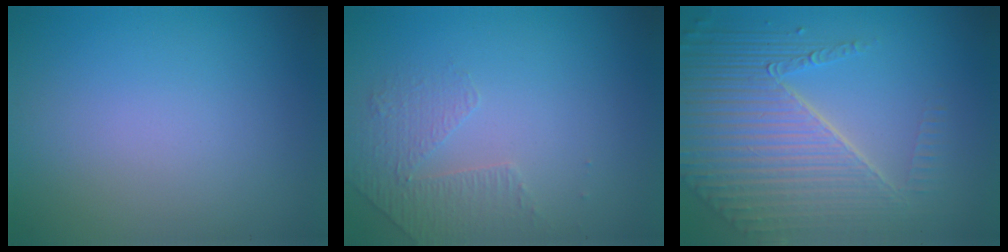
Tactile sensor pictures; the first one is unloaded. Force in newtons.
{"total": 1.6, "press": 1.2, "slide": 1.1}
{"total": 8.7, "press": 5.8, "slide": 6.5}